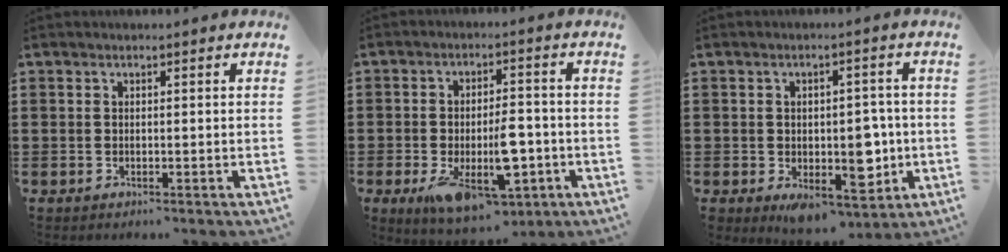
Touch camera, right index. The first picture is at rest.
{"total": 11.5, "force": [-4.1, 5.0, 9.6], "torque": [-0.154, 0.000, -0.064]}
{"total": 6.3, "force": [-1.3, 4.4, 4.4], "torque": [-0.057, 0.006, -0.025]}